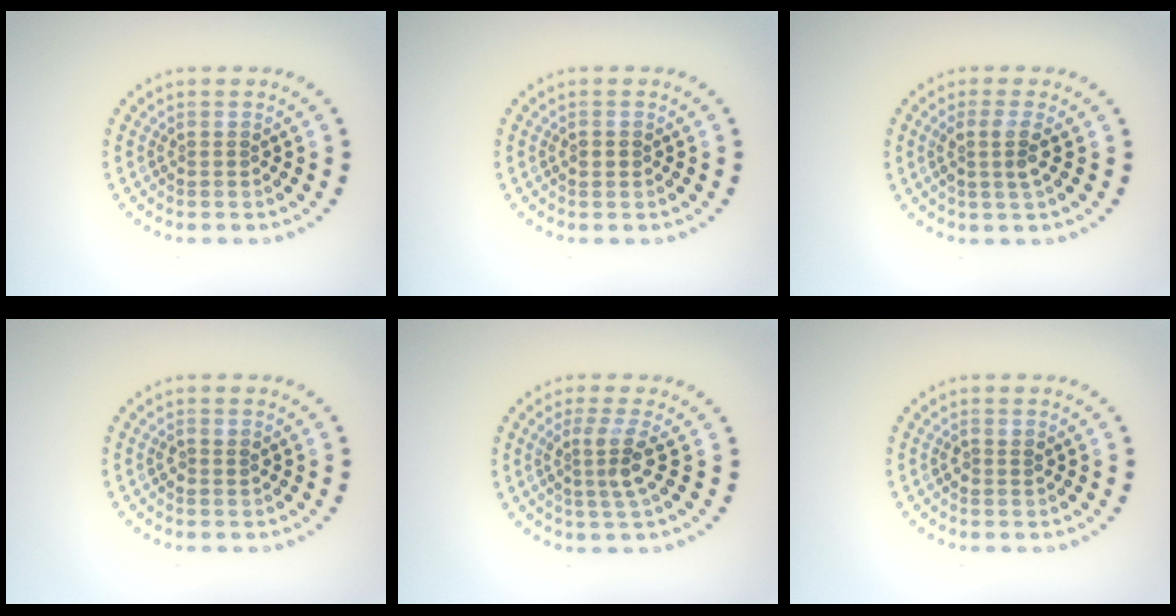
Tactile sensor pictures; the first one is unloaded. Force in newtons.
{"total": 1.1, "press": 1.1, "slide": 0.1}
{"total": 2.2, "press": 1.8, "slide": 1.2}
{"total": 0.8, "press": 0.7, "slide": 0.2}
{"total": 2.8, "press": 2.0, "slide": 2.0}
{"total": 0.9, "press": 0.9, "slide": 0.2}